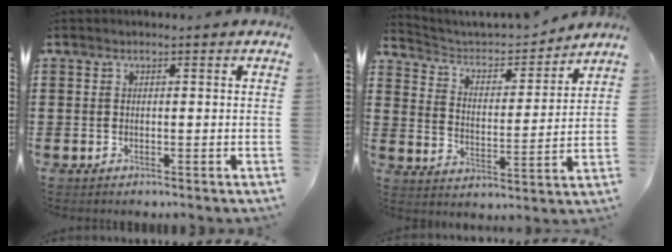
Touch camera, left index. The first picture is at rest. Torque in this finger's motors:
{"motor_torque": [-0.36, 0.28, -0.72, 0.05]}